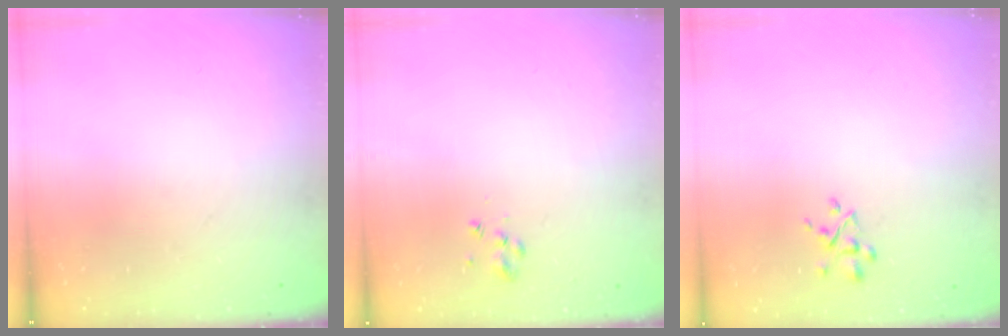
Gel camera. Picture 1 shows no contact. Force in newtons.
{"total": 2.9, "press": 2.8, "slide": 1.0}
{"total": 2.9, "press": 2.7, "slide": 0.9}